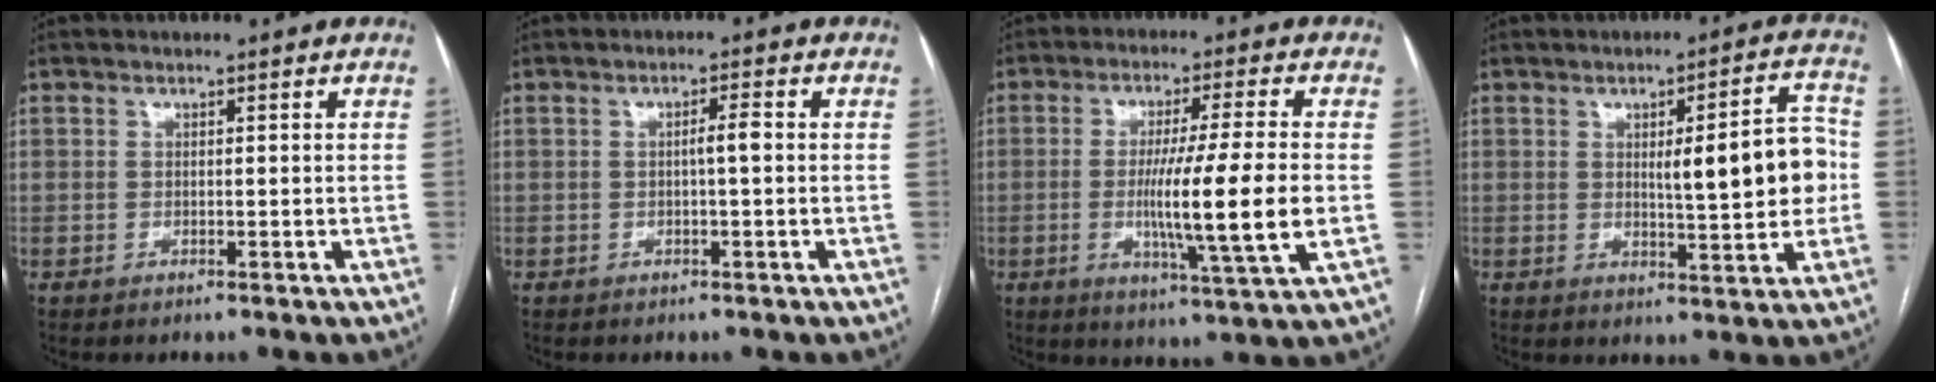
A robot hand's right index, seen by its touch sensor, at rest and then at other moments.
{"total": 1.4, "force": [-0.1, 0.1, 1.4], "torque": [-0.024, 0.003, 0.000]}
{"total": 13.5, "force": [-1.6, -1.0, 13.4], "torque": [-0.232, -0.024, -0.032]}
{"total": 10.2, "force": [0.4, 1.9, 10.0], "torque": [-0.132, 0.015, 0.010]}